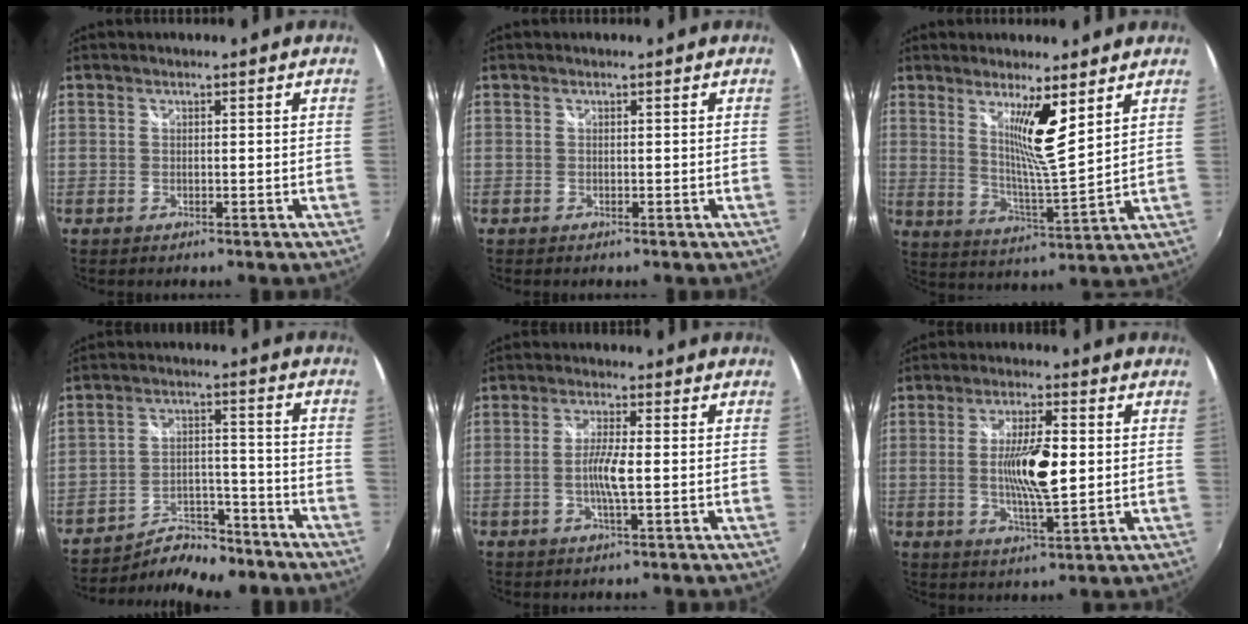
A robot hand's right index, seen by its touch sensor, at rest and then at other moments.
{"total": 0.0}
{"total": 9.1, "force": [5.6, -1.5, 7.0], "torque": [-0.110, -0.023, 0.096]}
{"total": 9.7, "force": [-9.4, 1.6, 1.8], "torque": [-0.032, 0.012, -0.140]}
{"total": 4.5, "force": [-0.8, 0.3, 4.5], "torque": [-0.086, -0.001, -0.016]}
{"total": 9.5, "force": [0.0, 2.6, 9.2], "torque": [-0.163, -0.005, 0.002]}